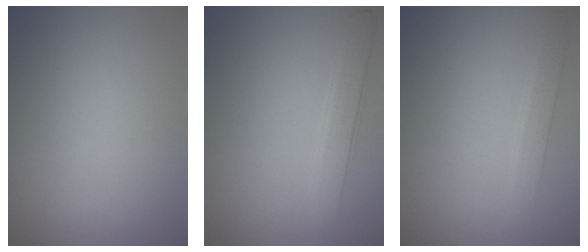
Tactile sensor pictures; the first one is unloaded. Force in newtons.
{"total": 2.6, "press": 2.6, "slide": 0.2}
{"total": 1.7, "press": 1.7, "slide": 0.1}